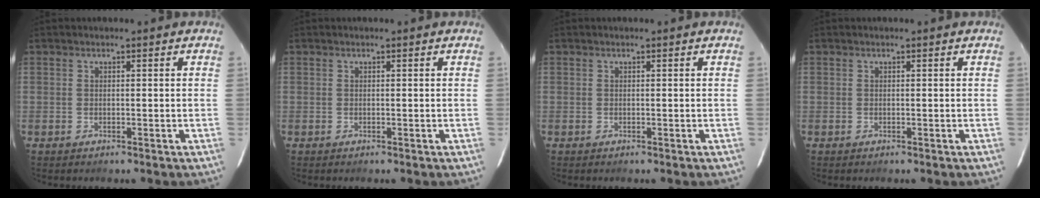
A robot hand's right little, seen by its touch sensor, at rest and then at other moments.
{"total": 0.0}
{"total": 0.0}
{"total": 0.0}